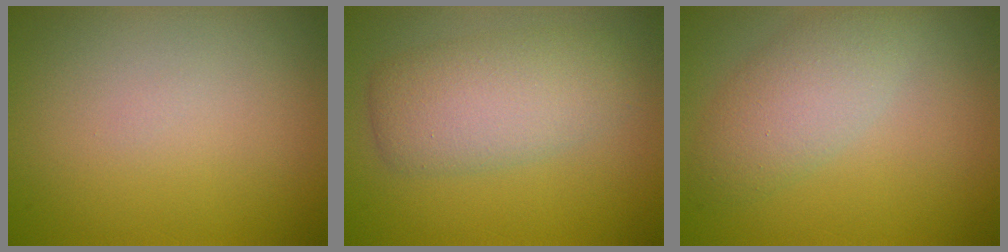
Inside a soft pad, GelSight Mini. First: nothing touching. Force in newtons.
{"total": 4.9, "press": 4.9, "slide": 0.1}
{"total": 3.8, "press": 3.7, "slide": 0.3}